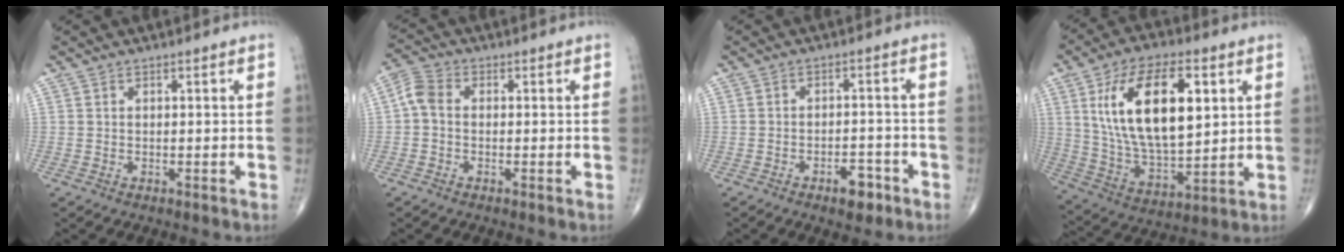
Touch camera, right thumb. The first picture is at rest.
{"total": 4.2, "force": [-0.2, 2.9, 2.9], "torque": [-0.060, 0.013, -0.016]}
{"total": 4.9, "force": [-2.9, 2.3, 3.2], "torque": [-0.030, 0.020, -0.042]}
{"total": 21.4, "force": [6.0, 10.2, 17.9], "torque": [-0.304, -0.015, 0.112]}